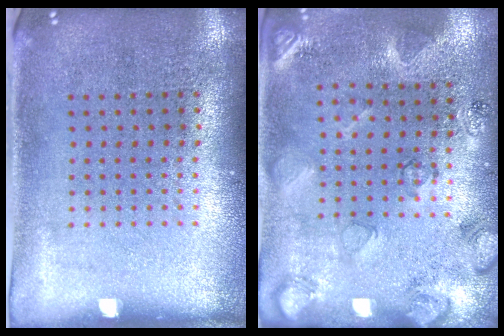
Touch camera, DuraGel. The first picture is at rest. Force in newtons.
{"total": 2.1, "press": 1.9, "slide": 1.0}